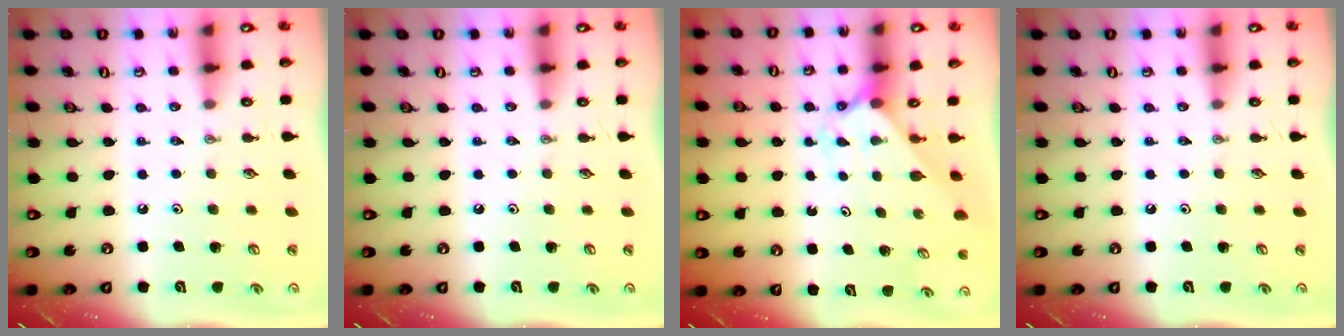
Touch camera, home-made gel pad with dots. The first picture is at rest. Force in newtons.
{"total": 0.0}
{"total": 2.0, "press": 2.0, "slide": 0.2}
{"total": 0.0}